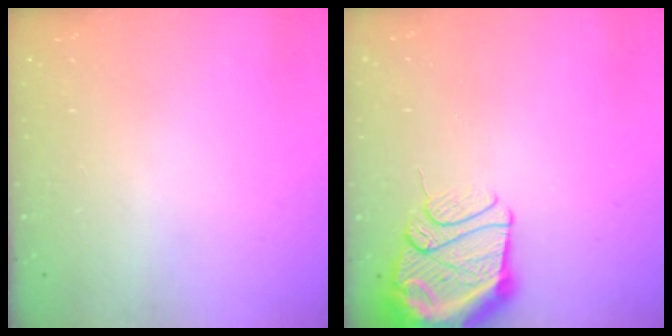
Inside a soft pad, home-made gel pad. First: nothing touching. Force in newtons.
{"total": 14.4, "press": 14.3, "slide": 1.9}